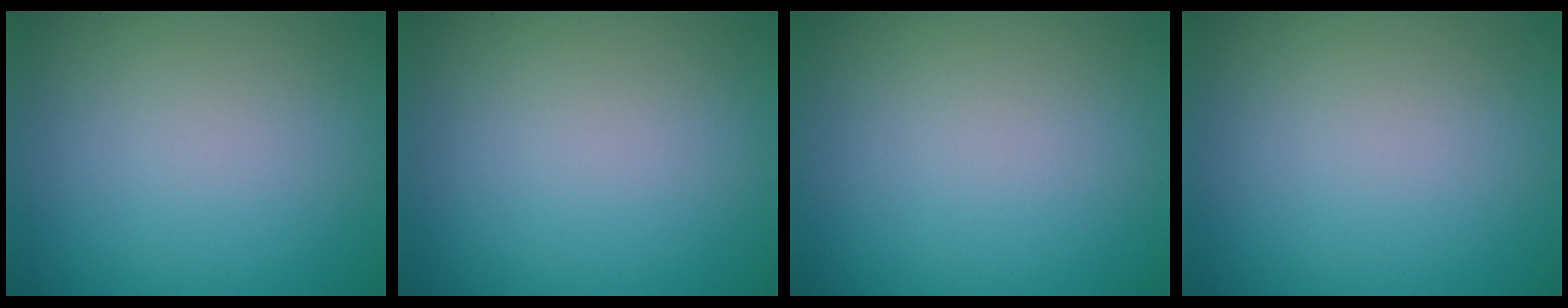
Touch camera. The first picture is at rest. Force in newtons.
{"total": 0.0}
{"total": 0.0}
{"total": 0.0}